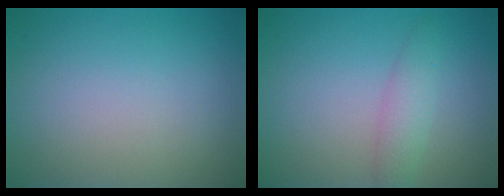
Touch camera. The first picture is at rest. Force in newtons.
{"total": 2.2, "press": 2.2, "slide": 0.0}